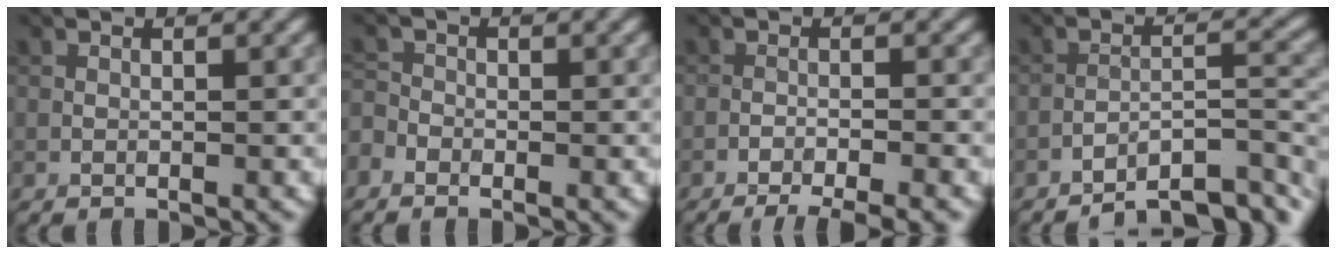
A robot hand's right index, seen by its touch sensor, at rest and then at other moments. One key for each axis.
{"total": 1.6, "fx": -1.2, "fy": 0.9, "fz": 0.6, "tx": -0.014, "ty": 0.000, "tz": -0.028}
{"total": 5.5, "fx": -4.5, "fy": 1.0, "fz": 3.0, "tx": -0.047, "ty": -0.003, "tz": -0.066}
{"total": 7.5, "fx": -6.4, "fy": 1.5, "fz": 3.7, "tx": -0.045, "ty": 0.009, "tz": -0.103}